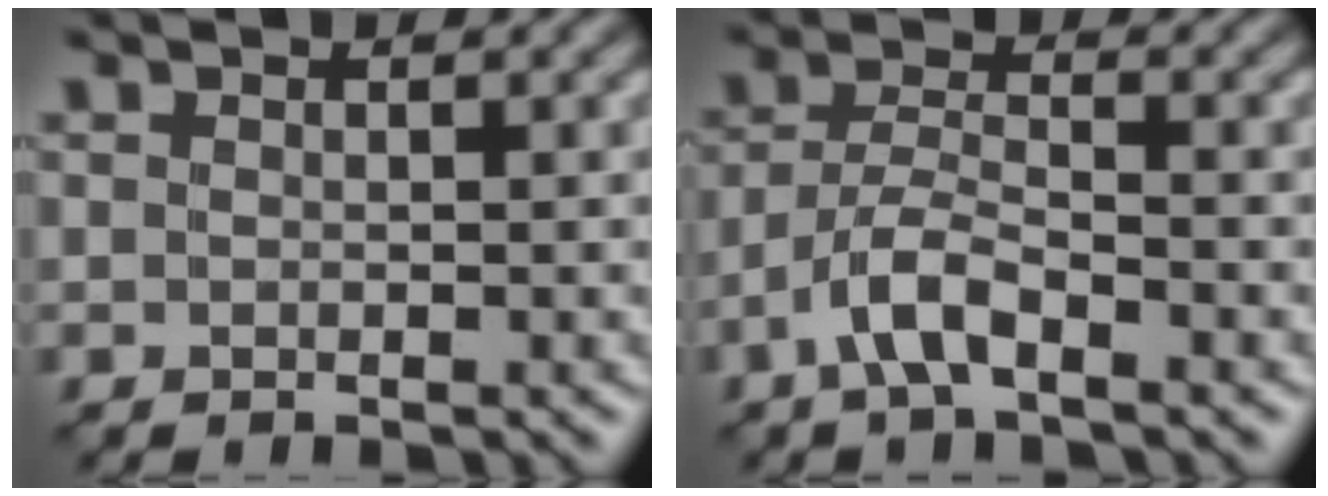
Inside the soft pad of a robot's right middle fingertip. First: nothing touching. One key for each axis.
{"total": 3.8, "fx": -2.2, "fy": 1.1, "fz": 2.9, "tx": -0.061, "ty": 0.007, "tz": -0.052}